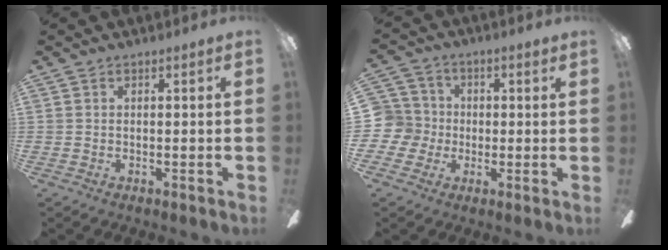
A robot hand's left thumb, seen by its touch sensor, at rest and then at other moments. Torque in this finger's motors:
{"motor_torque": [0.60, 0.90, -0.06, 0.20, 0.00]}